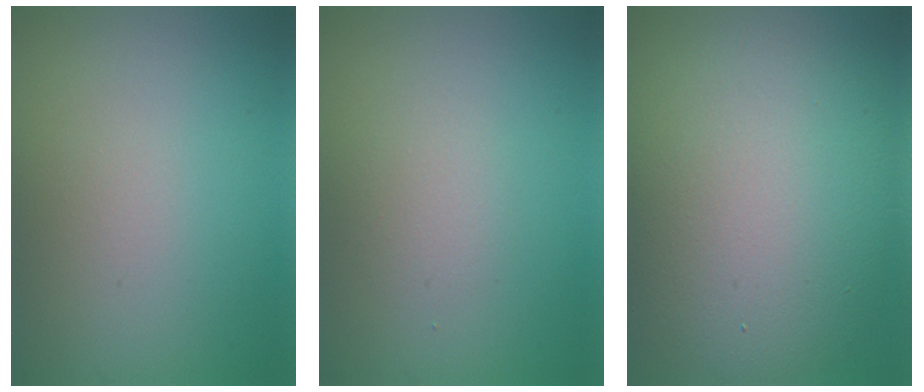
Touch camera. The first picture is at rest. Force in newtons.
{"total": 1.3, "press": 1.3, "slide": 0.0}
{"total": 13.2, "press": 13.2, "slide": 0.9}